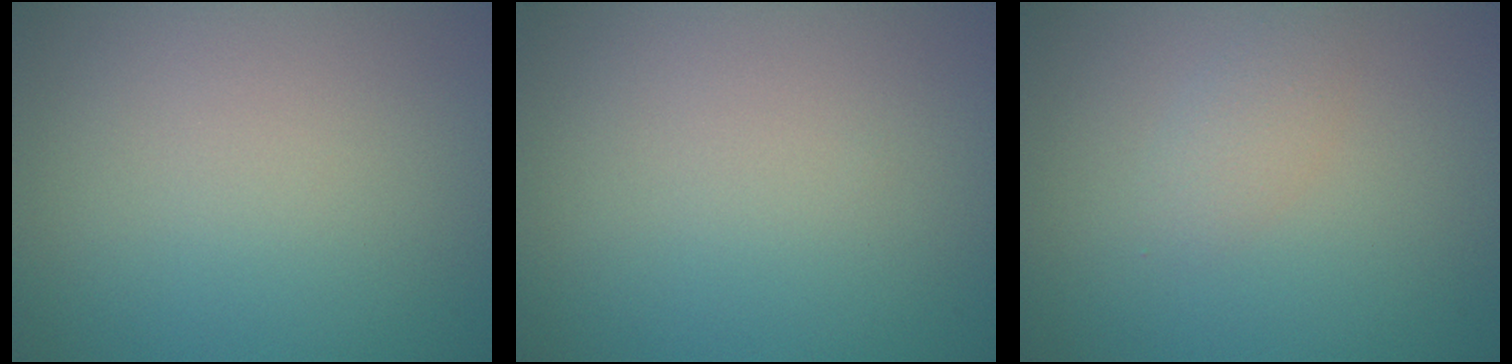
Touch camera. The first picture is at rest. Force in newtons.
{"total": 0.0}
{"total": 1.5, "press": 1.5, "slide": 0.1}